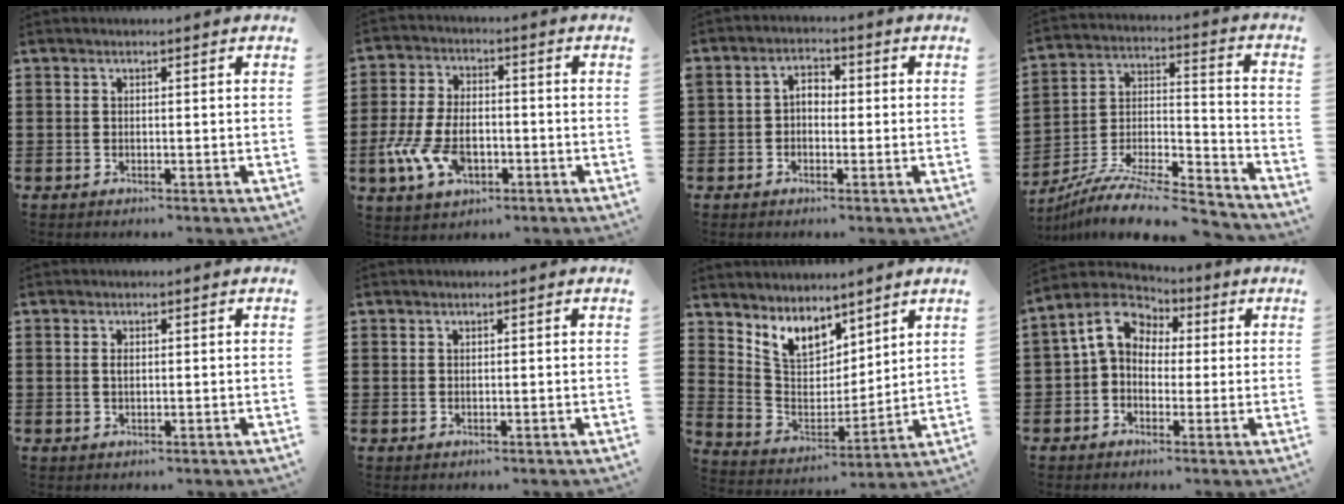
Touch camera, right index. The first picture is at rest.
{"total": 8.5, "force": [-2.9, 4.6, 6.6], "torque": [-0.157, -0.005, -0.055]}
{"total": 2.1, "force": [-0.9, 1.5, 1.2], "torque": [-0.025, 0.011, -0.022]}
{"total": 9.4, "force": [-8.3, 1.8, 4.0], "torque": [-0.064, 0.015, -0.162]}
{"total": 1.1, "force": [0.1, 0.5, 0.9], "torque": [-0.020, 0.002, 0.001]}
{"total": 0.0}
{"total": 6.8, "force": [5.5, 3.6, 1.6], "torque": [-0.066, -0.031, 0.105]}
{"total": 7.6, "force": [1.8, 6.0, 4.3], "torque": [-0.124, 0.011, 0.026]}